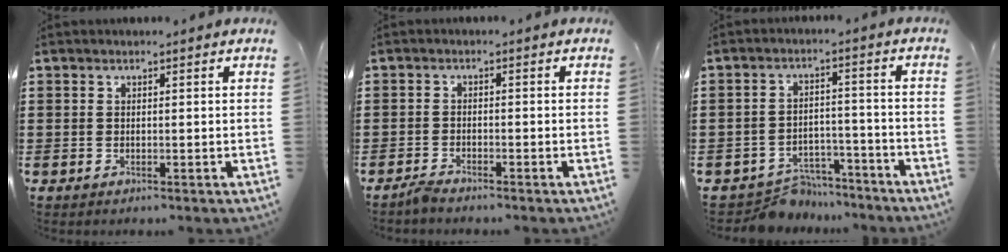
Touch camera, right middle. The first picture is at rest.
{"total": 1.6, "force": [-1.5, 0.1, 0.5], "torque": [-0.013, 0.000, -0.028]}
{"total": 5.6, "force": [-5.5, 1.3, 0.4], "torque": [-0.005, 0.015, -0.109]}